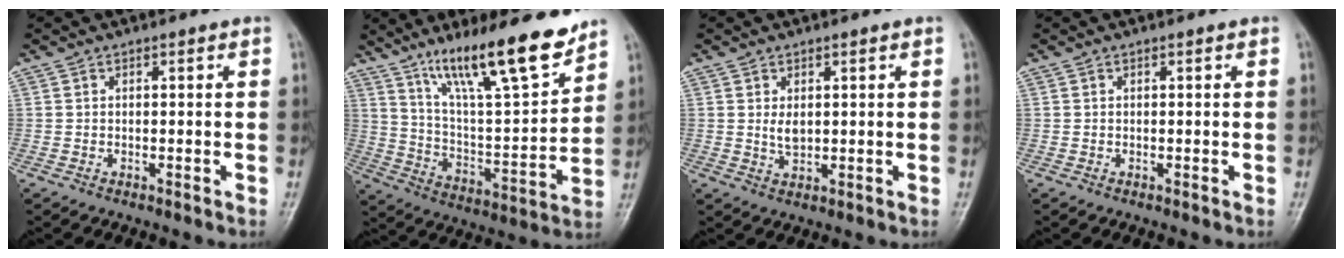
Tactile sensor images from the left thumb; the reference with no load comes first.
{"total": 19.3, "force": [13.7, 3.7, 13.0], "torque": [-0.186, -0.077, 0.237]}
{"total": 2.8, "force": [0.9, 1.5, 2.2], "torque": [-0.033, -0.011, 0.020]}
{"total": 0.0}